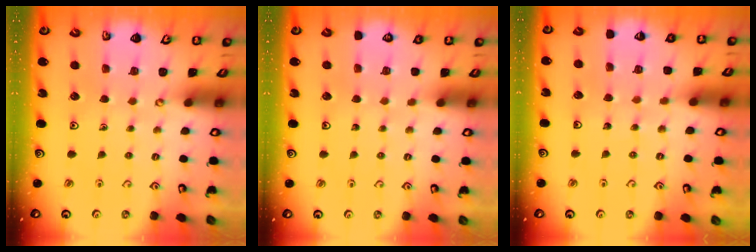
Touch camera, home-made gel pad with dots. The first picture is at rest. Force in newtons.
{"total": 0.0}
{"total": 3.0, "press": 3.0, "slide": 0.2}